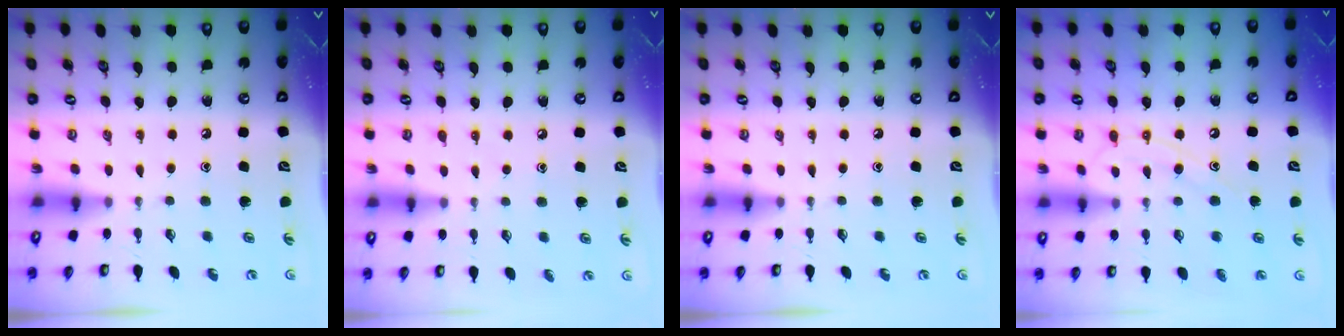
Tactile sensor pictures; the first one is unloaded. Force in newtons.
{"total": 4.4, "press": 4.3, "slide": 0.6}
{"total": 0.0}
{"total": 10.2, "press": 10.2, "slide": 0.9}